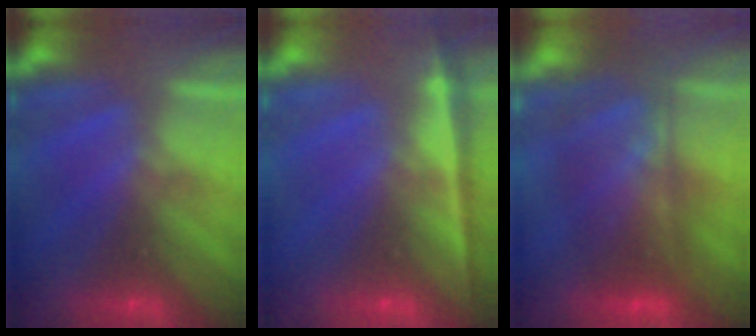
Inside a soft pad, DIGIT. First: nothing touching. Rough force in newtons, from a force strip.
{"total": 1.9}
{"total": 7.7}